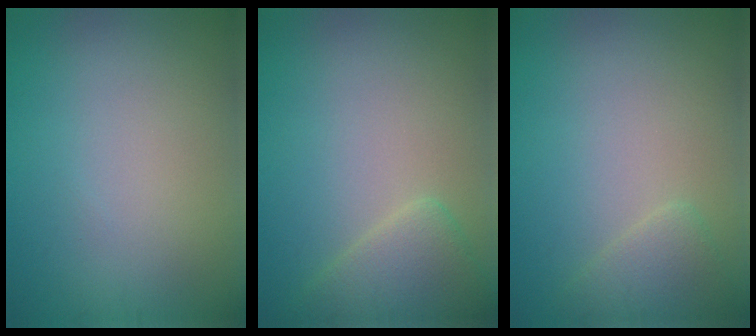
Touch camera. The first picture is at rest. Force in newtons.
{"total": 3.3, "press": 3.3, "slide": 0.2}
{"total": 1.9, "press": 1.9, "slide": 0.2}